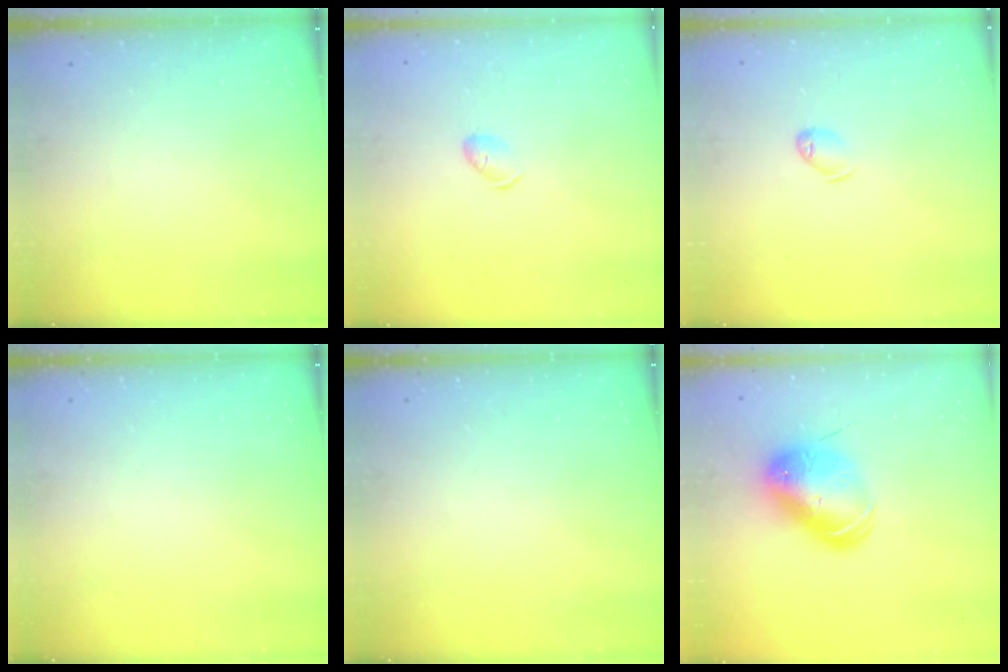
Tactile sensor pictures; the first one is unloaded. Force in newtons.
{"total": 3.4, "press": 3.4, "slide": 0.6}
{"total": 5.9, "press": 5.7, "slide": 1.3}
{"total": 0.0}
{"total": 0.0}
{"total": 9.3, "press": 9.2, "slide": 1.8}